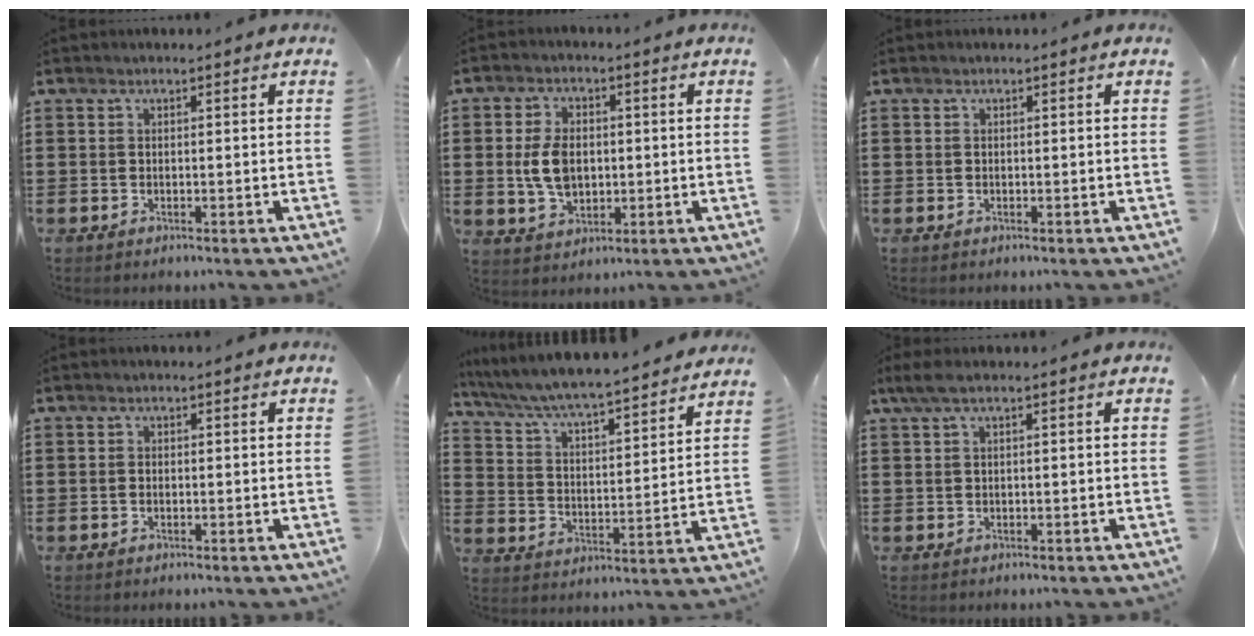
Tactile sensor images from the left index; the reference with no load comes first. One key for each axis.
{"total": 6.8, "fx": 0.1, "fy": 4.3, "fz": 5.3, "tx": -0.131, "ty": 0.003, "tz": -0.006}
{"total": 0.0}
{"total": 0.8, "fx": -0.4, "fy": 0.5, "fz": 0.6, "tx": -0.014, "ty": -0.001, "tz": -0.007}
{"total": 5.5, "fx": 5.2, "fy": -0.3, "fz": 1.6, "tx": -0.055, "ty": -0.040, "tz": 0.084}
{"total": 2.1, "fx": -0.1, "fy": 0.4, "fz": 2.1, "tx": -0.044, "ty": -0.002, "tz": -0.005}